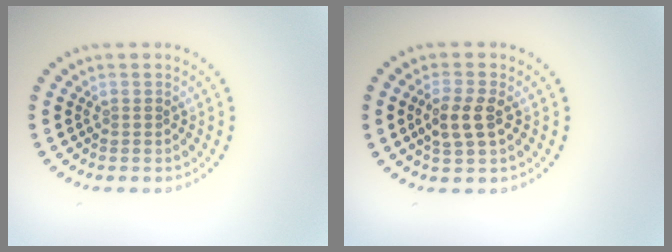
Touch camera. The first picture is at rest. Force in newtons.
{"total": 2.9, "press": 2.8, "slide": 0.9}